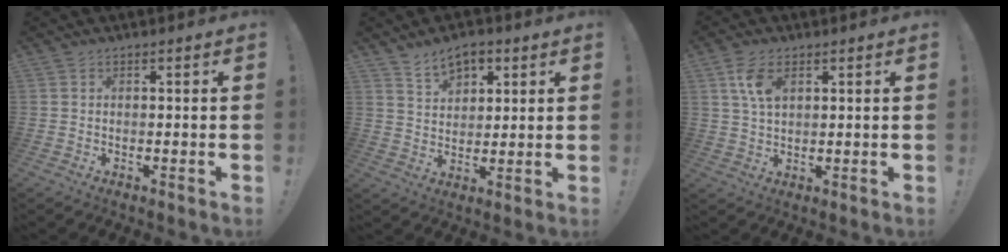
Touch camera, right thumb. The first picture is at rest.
{"total": 7.8, "force": [5.0, 4.8, 3.6], "torque": [-0.054, -0.021, 0.093]}
{"total": 6.7, "force": [2.8, 3.4, 5.0], "torque": [-0.100, -0.005, 0.052]}